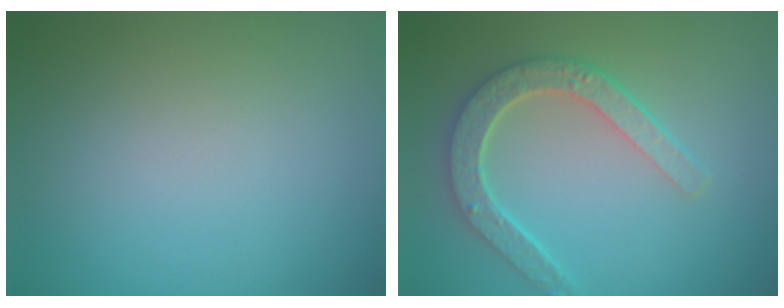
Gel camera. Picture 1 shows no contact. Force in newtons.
{"total": 4.7, "press": 3.8, "slide": 2.8}